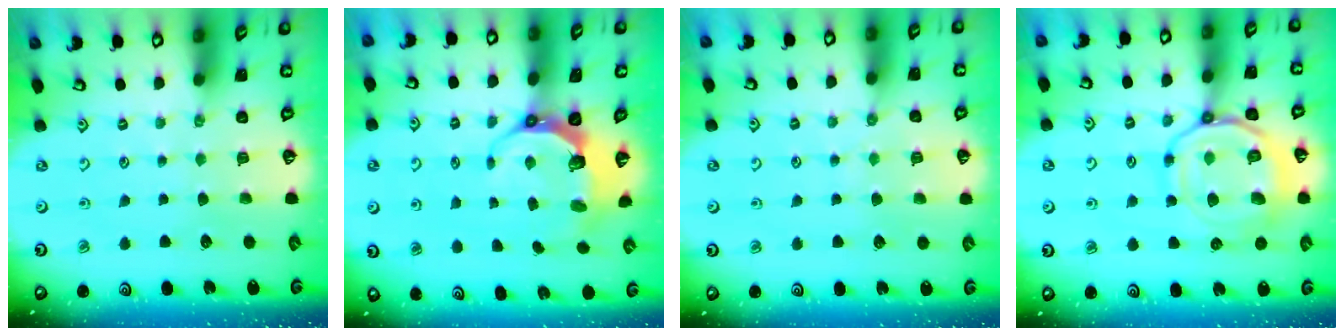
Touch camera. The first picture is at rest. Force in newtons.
{"total": 7.8, "press": 6.6, "slide": 4.3}
{"total": 5.7, "press": 5.7, "slide": 0.6}
{"total": 16.5, "press": 16.5, "slide": 1.7}